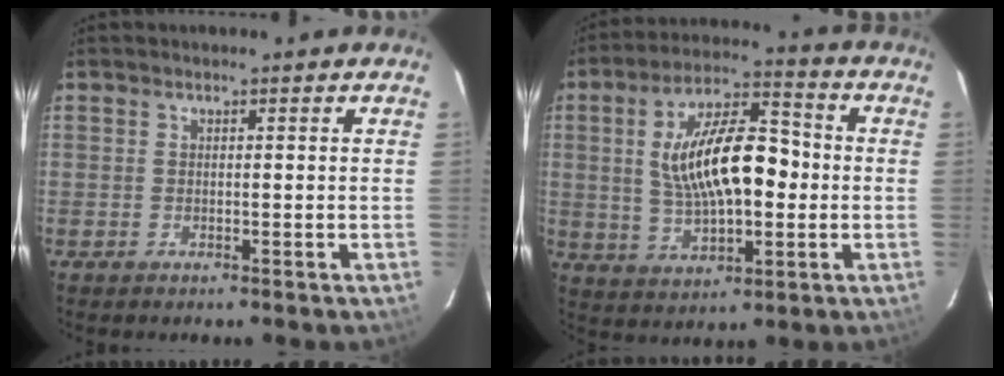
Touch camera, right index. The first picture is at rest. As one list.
[{"total": 16.0, "force": [0.3, 7.0, 14.4], "torque": [-0.264, 0.016, 0.010]}]